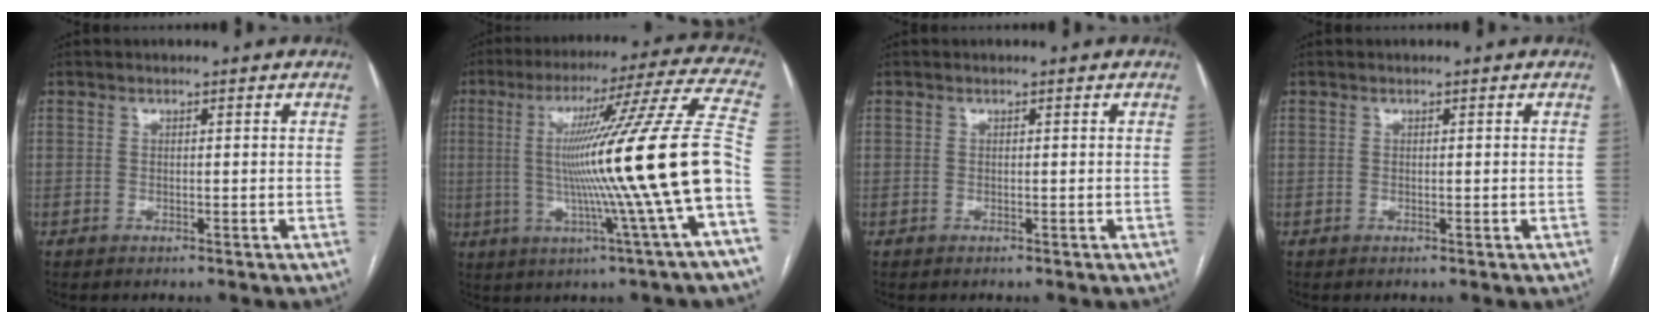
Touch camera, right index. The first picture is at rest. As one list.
[{"total": 21.4, "force": [-2.2, -2.8, 21.1], "torque": [-0.308, -0.003, -0.053]}, {"total": 0.0}, {"total": 0.0}]